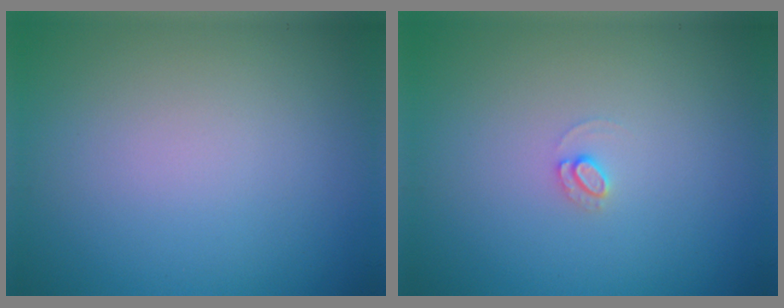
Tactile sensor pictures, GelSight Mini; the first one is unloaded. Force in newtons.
{"total": 0.9, "press": 0.9, "slide": 0.1}